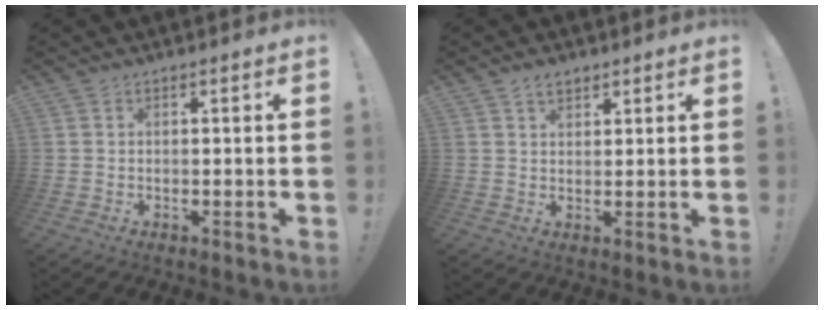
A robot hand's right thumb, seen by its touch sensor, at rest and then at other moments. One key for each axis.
{"total": 3.4, "fx": 2.3, "fy": 2.0, "fz": 1.6, "tx": -0.021, "ty": -0.008, "tz": 0.041}